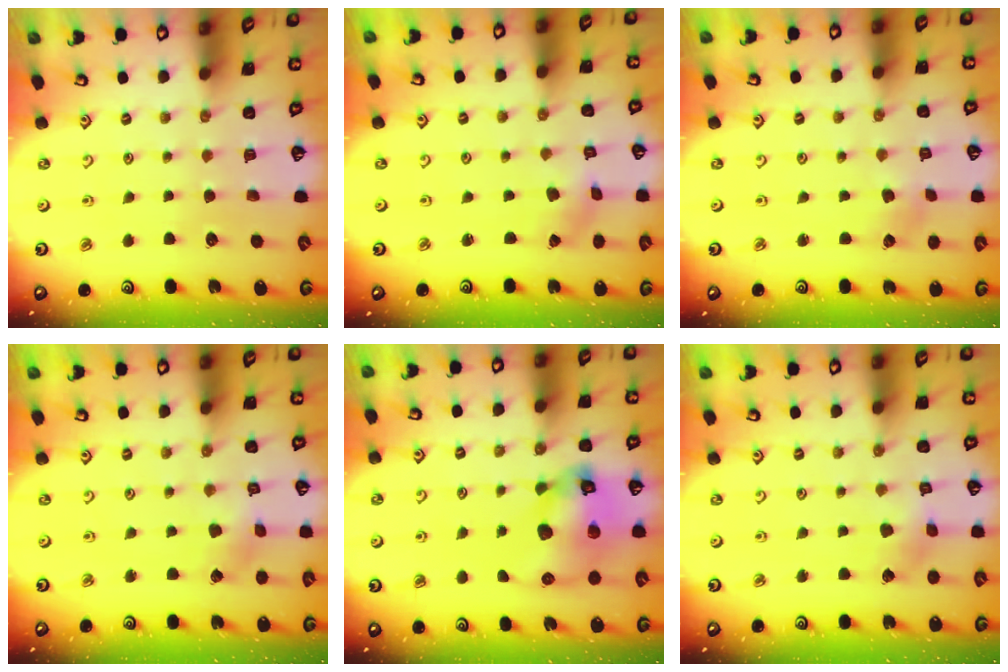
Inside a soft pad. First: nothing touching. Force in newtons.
{"total": 1.1, "press": 1.0, "slide": 0.1}
{"total": 2.6, "press": 2.6, "slide": 0.6}
{"total": 2.6, "press": 2.6, "slide": 0.3}
{"total": 13.8, "press": 13.6, "slide": 2.1}
{"total": 5.1, "press": 5.0, "slide": 0.2}